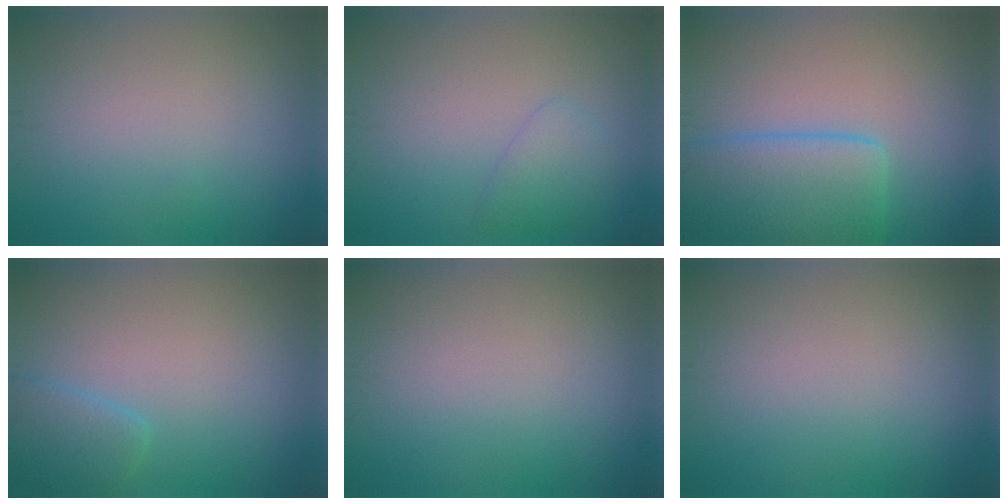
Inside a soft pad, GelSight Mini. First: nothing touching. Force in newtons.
{"total": 1.8, "press": 1.8, "slide": 0.1}
{"total": 6.7, "press": 6.7, "slide": 0.3}
{"total": 2.3, "press": 2.3, "slide": 0.1}
{"total": 0.0}
{"total": 0.0}